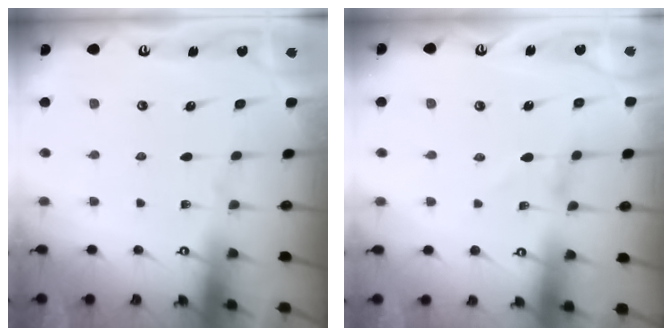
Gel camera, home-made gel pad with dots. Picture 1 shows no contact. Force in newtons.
{"total": 1.4, "press": 1.4, "slide": 0.1}